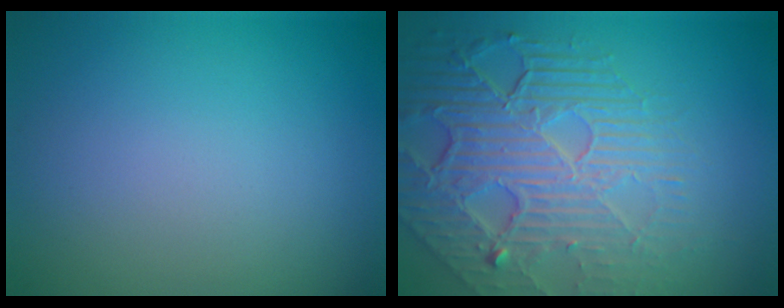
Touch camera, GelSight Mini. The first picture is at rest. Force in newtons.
{"total": 8.4, "press": 5.7, "slide": 6.2}